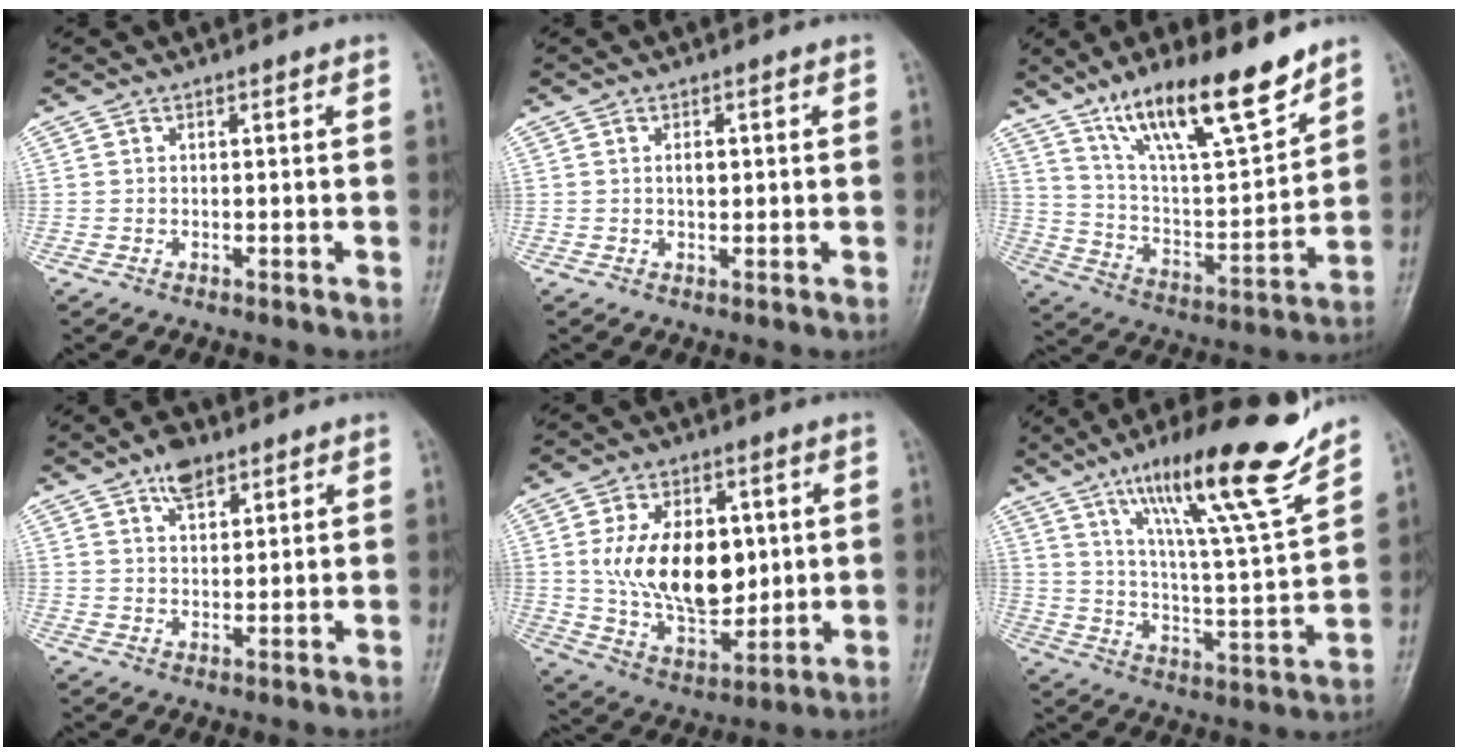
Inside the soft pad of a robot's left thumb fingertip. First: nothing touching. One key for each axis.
{"total": 1.5, "fx": 0.2, "fy": 0.9, "fz": 1.1, "tx": -0.014, "ty": 0.001, "tz": 0.002}
{"total": 19.5, "fx": 13.4, "fy": 4.6, "fz": 13.3, "tx": -0.196, "ty": -0.066, "tz": 0.242}
{"total": 5.3, "fx": 3.3, "fy": 2.8, "fz": 2.9, "tx": -0.028, "ty": -0.016, "tz": 0.053}
{"total": 17.5, "fx": 2.1, "fy": 11.2, "fz": 13.2, "tx": -0.177, "ty": -0.016, "tz": 0.048}
{"total": 21.2, "fx": 14.7, "fy": 2.1, "fz": 15.1, "tx": -0.219, "ty": -0.070, "tz": 0.241}